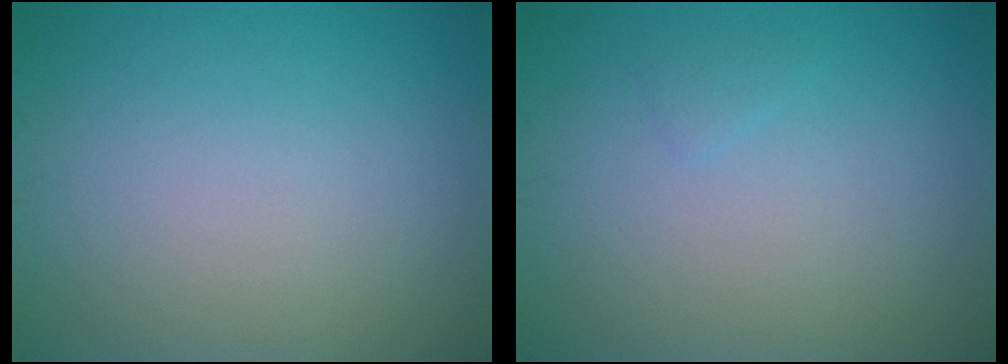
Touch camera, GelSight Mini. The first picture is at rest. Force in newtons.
{"total": 0.5, "press": 0.5, "slide": 0.0}